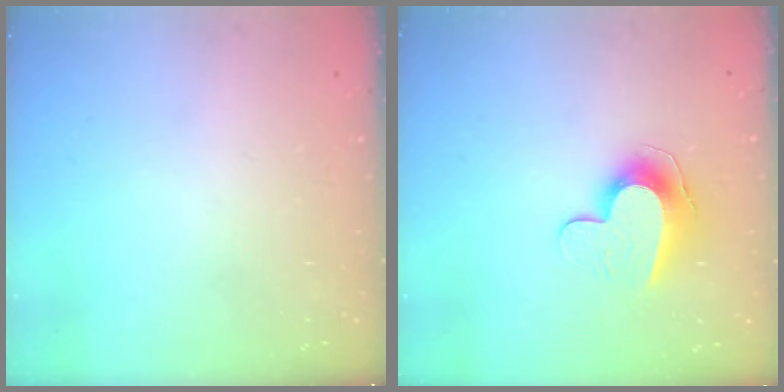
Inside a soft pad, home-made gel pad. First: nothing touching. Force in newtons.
{"total": 11.8, "press": 11.8, "slide": 0.6}